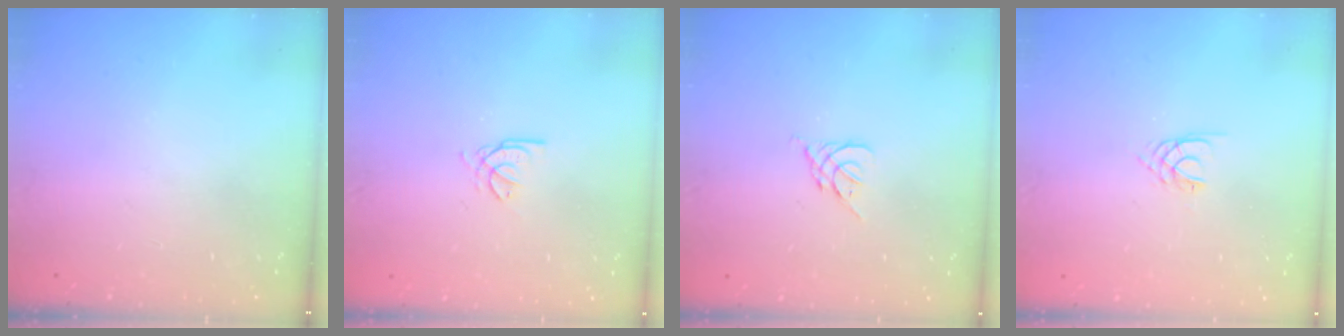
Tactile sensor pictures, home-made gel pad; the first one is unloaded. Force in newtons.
{"total": 2.7, "press": 2.7, "slide": 0.4}
{"total": 2.6, "press": 2.5, "slide": 0.7}
{"total": 2.1, "press": 2.1, "slide": 0.3}